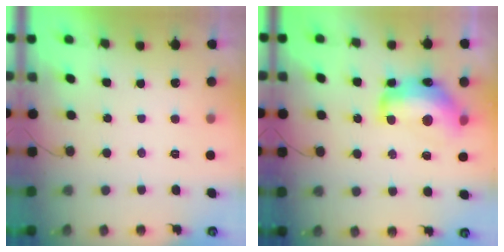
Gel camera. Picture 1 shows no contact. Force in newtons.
{"total": 15.0, "press": 14.9, "slide": 1.2}